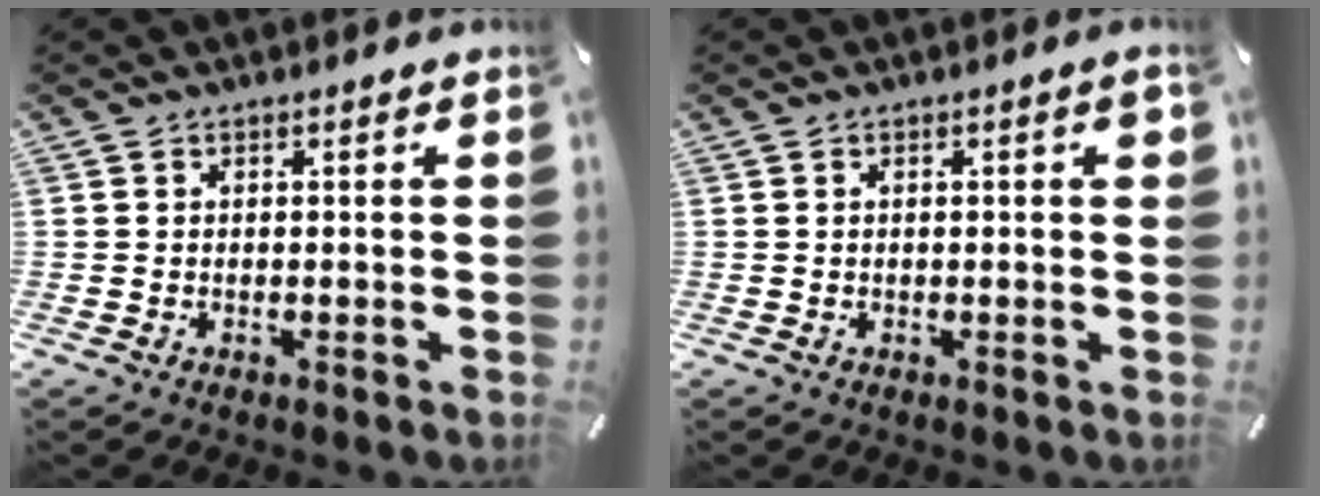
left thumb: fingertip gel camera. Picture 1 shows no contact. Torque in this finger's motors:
{"motor_torque": [0.08, -0.26, 0.20, 0.18, 0.00]}